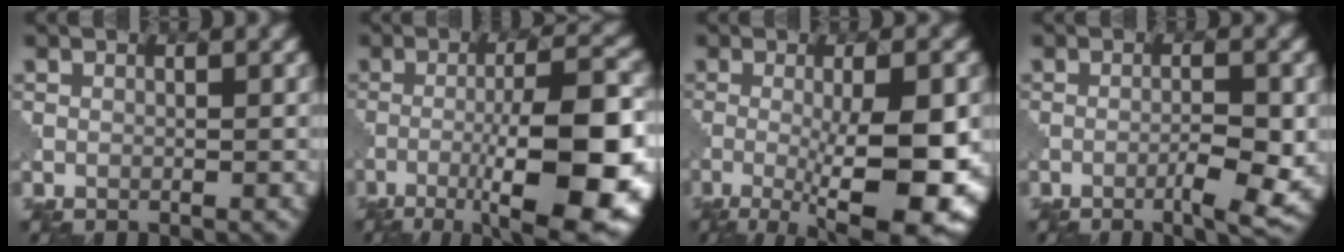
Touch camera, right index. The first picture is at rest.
{"total": 12.3, "force": [-4.5, 2.8, 11.1], "torque": [-0.170, 0.002, -0.071]}
{"total": 11.4, "force": [-2.7, 2.8, 10.7], "torque": [-0.164, -0.013, -0.035]}
{"total": 4.0, "force": [-1.6, 0.4, 3.6], "torque": [-0.062, 0.000, -0.025]}